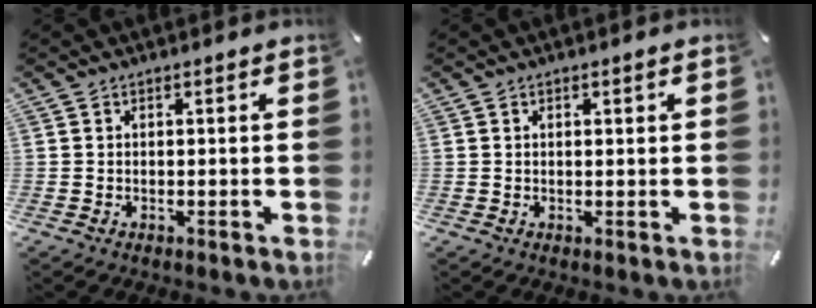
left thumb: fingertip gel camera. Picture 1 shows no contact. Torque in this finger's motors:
{"motor_torque": [-0.26, -0.58, 0.03, 0.12, 0.00]}